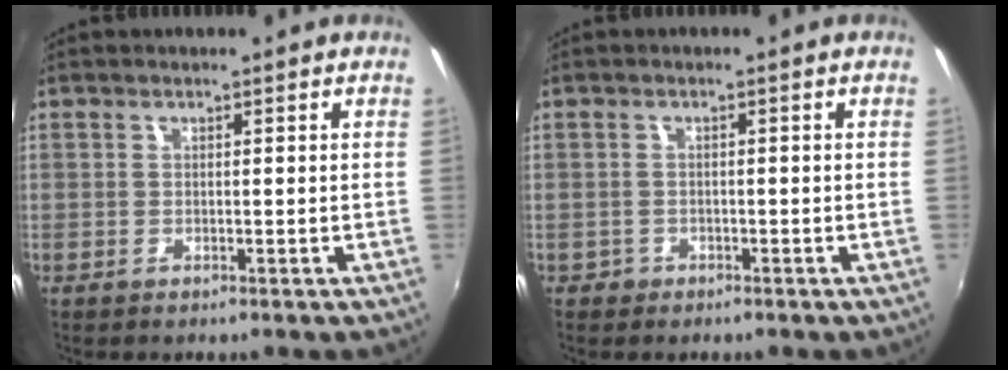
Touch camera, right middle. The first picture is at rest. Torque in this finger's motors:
{"motor_torque": [-0.09, -0.13, 0.04, -0.01]}